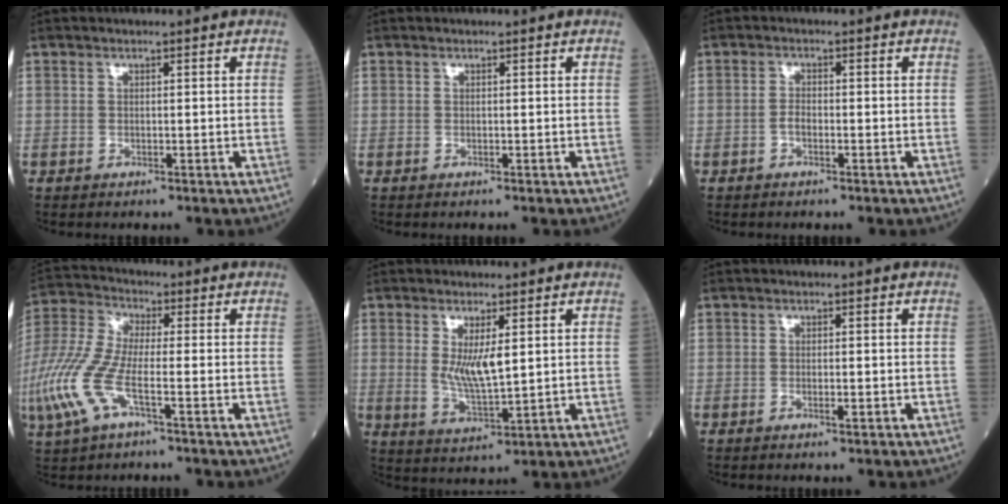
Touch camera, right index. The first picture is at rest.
{"total": 0.0}
{"total": 1.5, "force": [-0.5, 0.7, 1.2], "torque": [-0.019, 0.004, -0.008]}
{"total": 10.8, "force": [-3.5, 2.8, 9.8], "torque": [-0.241, -0.004, -0.075]}
{"total": 5.8, "force": [1.4, 1.3, 5.4], "torque": [-0.105, -0.013, 0.032]}
{"total": 1.1, "force": [-0.3, 0.2, 1.0], "torque": [-0.018, -0.002, -0.005]}